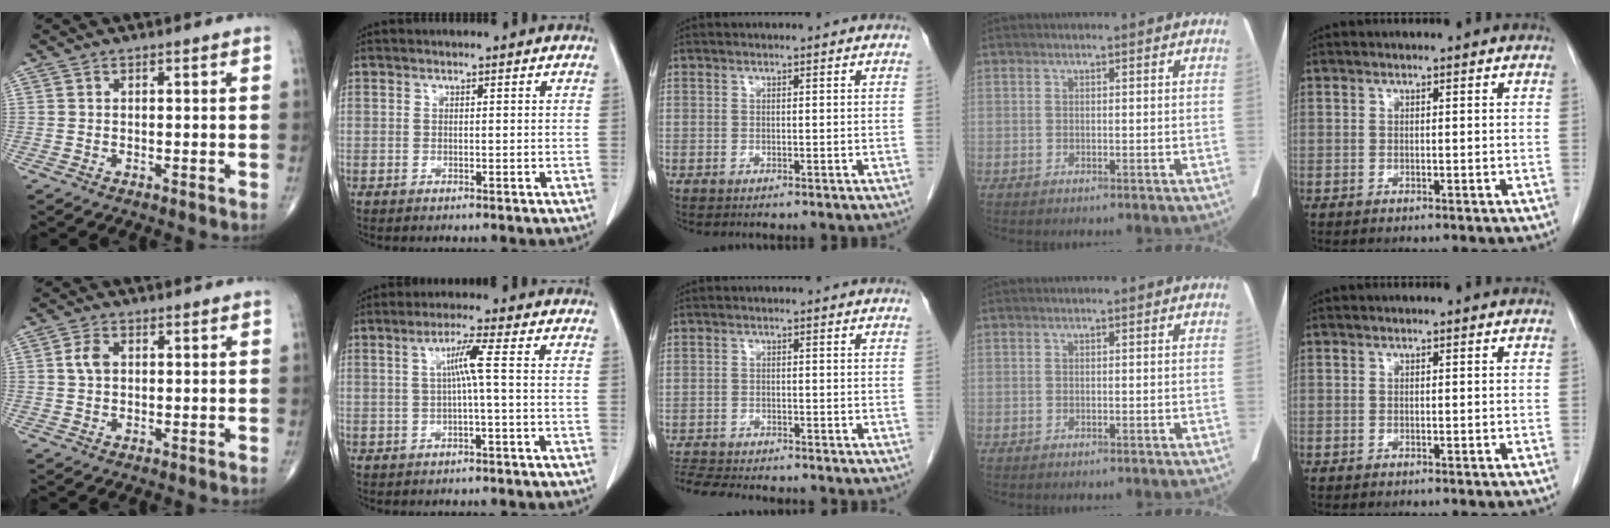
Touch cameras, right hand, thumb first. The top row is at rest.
{"thumb": {"total": 3.2, "force": [0.5, 2.2, 2.3], "torque": [-0.047, 0.004, 0.007]}, "index": {"total": 3.8, "force": [0.2, -0.8, 3.7], "torque": [-0.070, 0.008, 0.005]}, "middle": {"total": 7.5, "force": [-7.0, 0.9, 2.6], "torque": [-0.046, -0.011, -0.112]}}